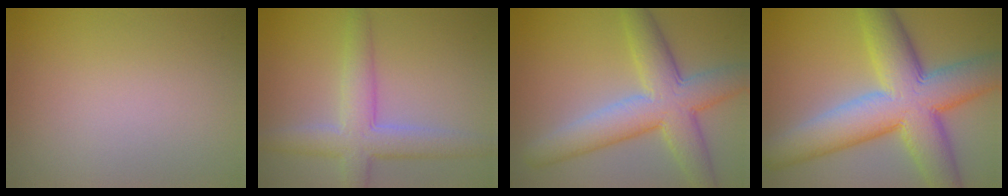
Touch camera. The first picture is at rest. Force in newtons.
{"total": 5.2, "press": 5.2, "slide": 0.3}
{"total": 7.9, "press": 7.9, "slide": 0.3}
{"total": 12.5, "press": 12.5, "slide": 0.8}